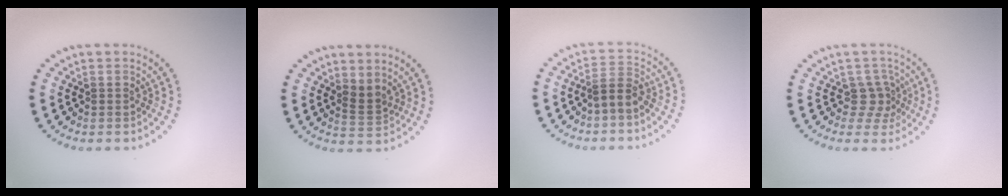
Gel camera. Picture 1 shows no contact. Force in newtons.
{"total": 1.9, "press": 1.3, "slide": 1.3}
{"total": 2.1, "press": 1.7, "slide": 1.2}
{"total": 2.3, "press": 1.7, "slide": 1.6}